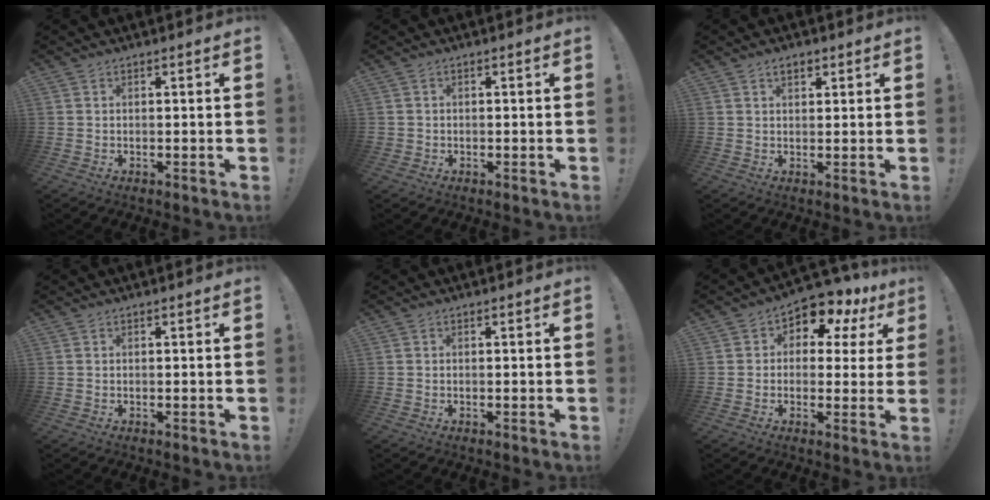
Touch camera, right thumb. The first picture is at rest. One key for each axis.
{"total": 0.9, "fx": -0.2, "fy": 0.9, "fz": 0.2, "tx": -0.003, "ty": 0.003, "tz": -0.005}
{"total": 2.7, "fx": 1.5, "fy": 1.6, "fz": 1.7, "tx": -0.027, "ty": 0.001, "tz": 0.025}
{"total": 0.0}
{"total": 0.0}
{"total": 7.0, "fx": 4.1, "fy": 4.5, "fz": 3.4, "tx": -0.054, "ty": -0.036, "tz": 0.075}